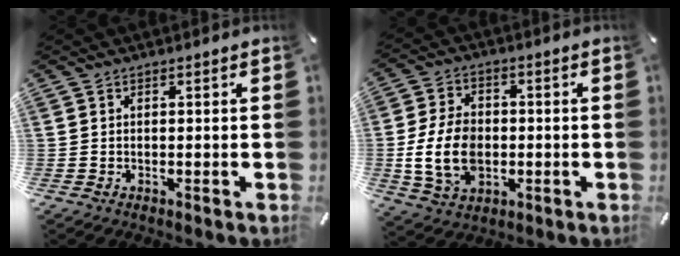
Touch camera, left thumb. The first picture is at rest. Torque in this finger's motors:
{"motor_torque": [0.14, 1.33, 0.81, 0.71, 0.22]}